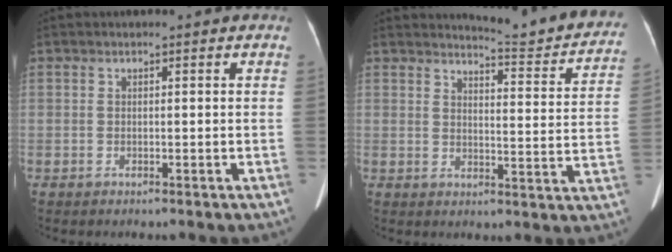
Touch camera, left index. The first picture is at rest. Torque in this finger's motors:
{"motor_torque": [0.17, -0.87, -0.11, 0.01]}